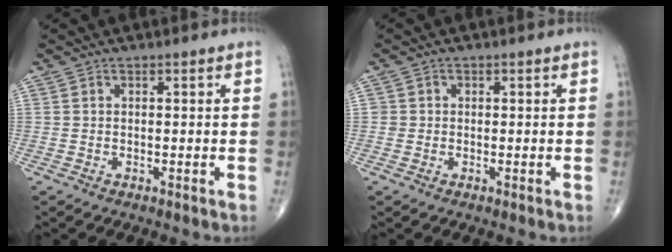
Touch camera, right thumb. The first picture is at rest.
{"total": 1.3, "force": [-0.1, 1.3, 0.0], "torque": [0.009, 0.005, -0.003]}